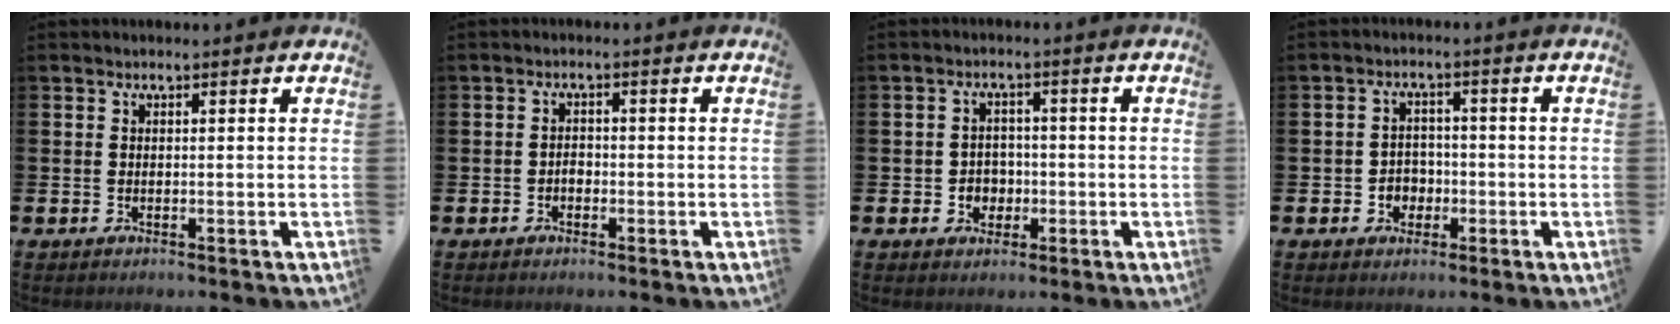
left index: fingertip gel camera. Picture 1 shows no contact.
{"total": 1.2, "force": [-0.6, 0.9, 0.6], "torque": [-0.006, 0.000, -0.013]}
{"total": 2.8, "force": [-0.7, 2.7, 0.8], "torque": [-0.010, 0.001, -0.022]}
{"total": 3.0, "force": [-1.0, 2.7, 0.8], "torque": [-0.019, 0.001, -0.026]}